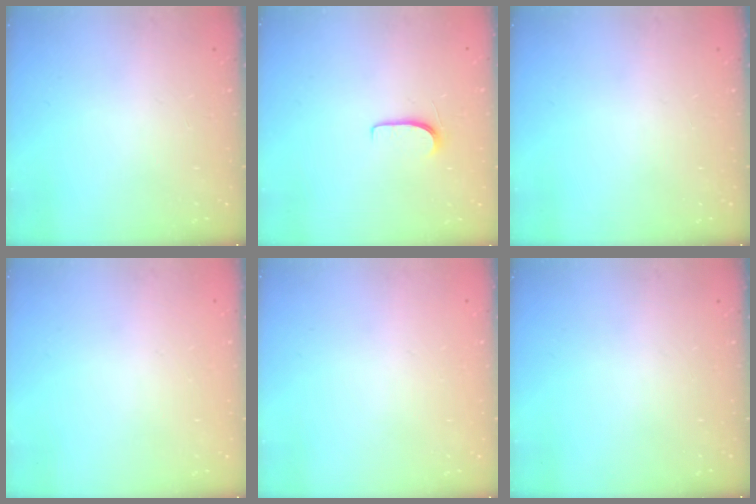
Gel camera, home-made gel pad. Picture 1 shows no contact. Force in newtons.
{"total": 5.1, "press": 5.1, "slide": 0.6}
{"total": 0.0}
{"total": 0.0}
{"total": 0.0}
{"total": 0.0}